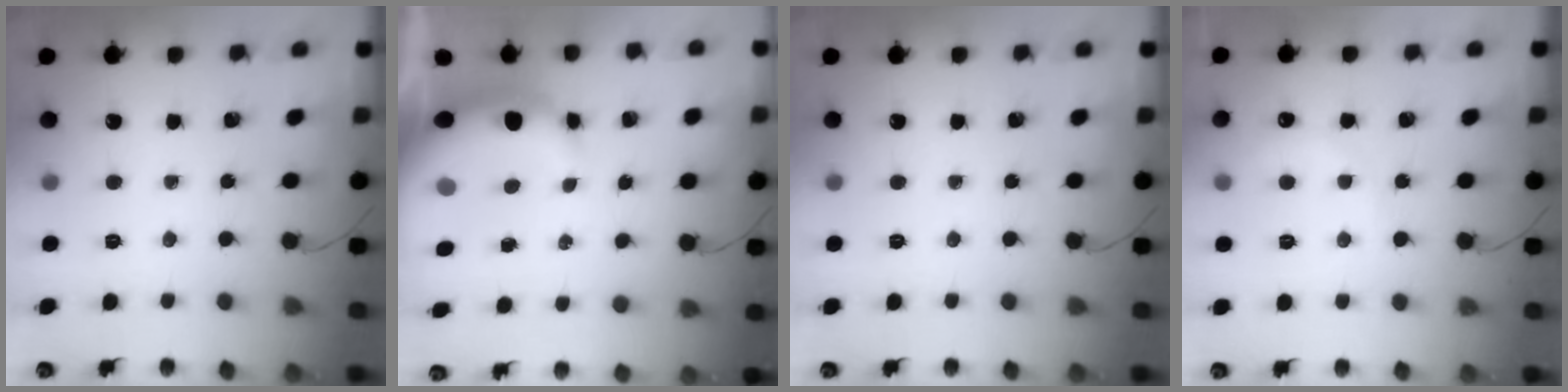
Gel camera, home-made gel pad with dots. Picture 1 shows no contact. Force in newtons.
{"total": 8.0, "press": 7.8, "slide": 1.6}
{"total": 0.0}
{"total": 5.5, "press": 5.4, "slide": 1.1}